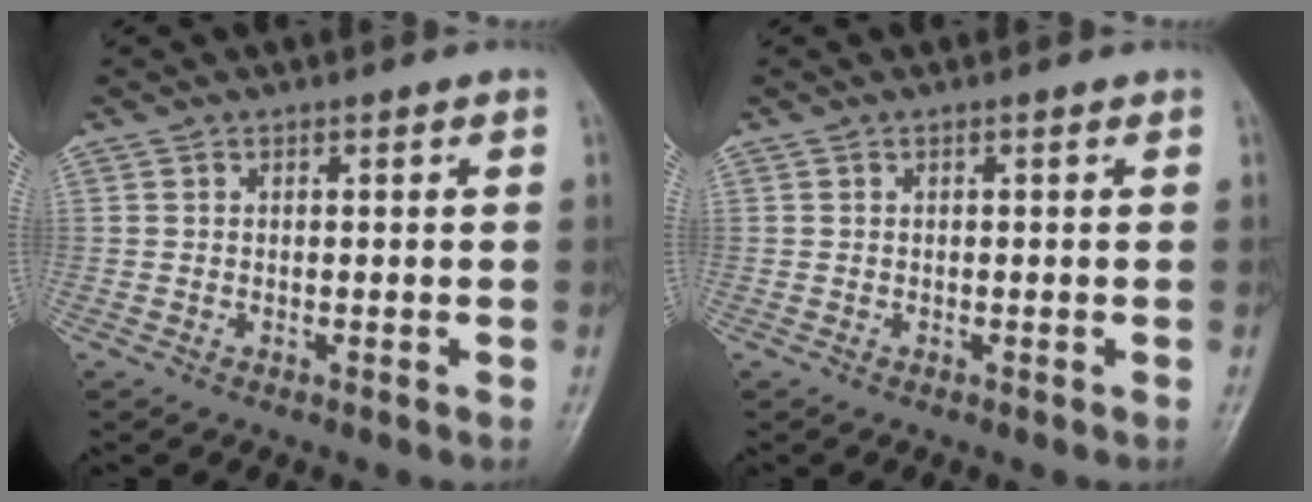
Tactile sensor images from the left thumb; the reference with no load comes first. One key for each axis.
{"total": 0.0}